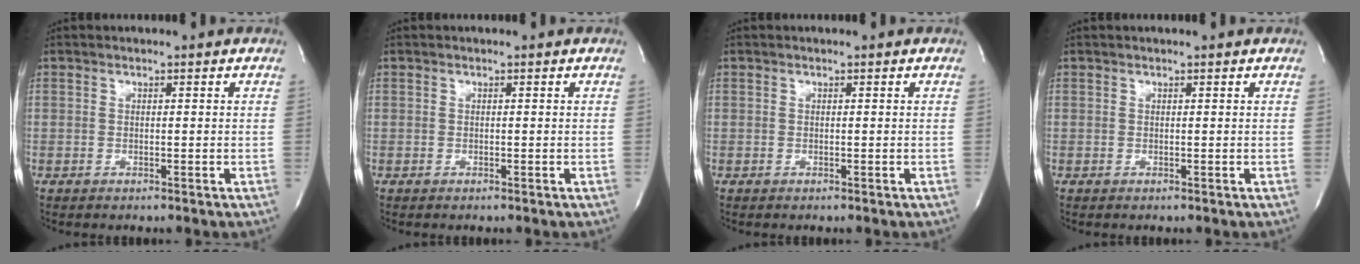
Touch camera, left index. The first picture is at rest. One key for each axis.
{"total": 0.0}
{"total": 0.0}
{"total": 0.8, "fx": 0.8, "fy": -0.1, "fz": 0.3, "tx": -0.006, "ty": 0.007, "tz": 0.010}